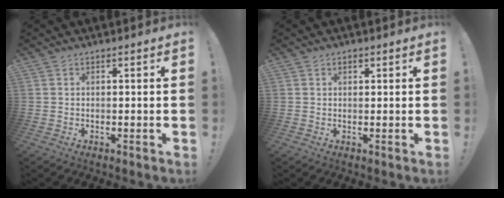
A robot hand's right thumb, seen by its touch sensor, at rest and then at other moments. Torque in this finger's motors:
{"motor_torque": [-0.34, 0.08, 0.07, 0.31, 0.00]}